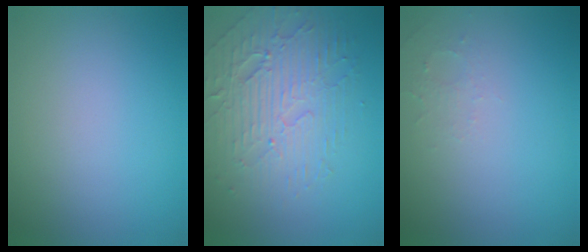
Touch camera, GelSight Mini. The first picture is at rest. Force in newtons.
{"total": 4.5, "press": 3.9, "slide": 2.3}
{"total": 1.2, "press": 1.2, "slide": 0.3}